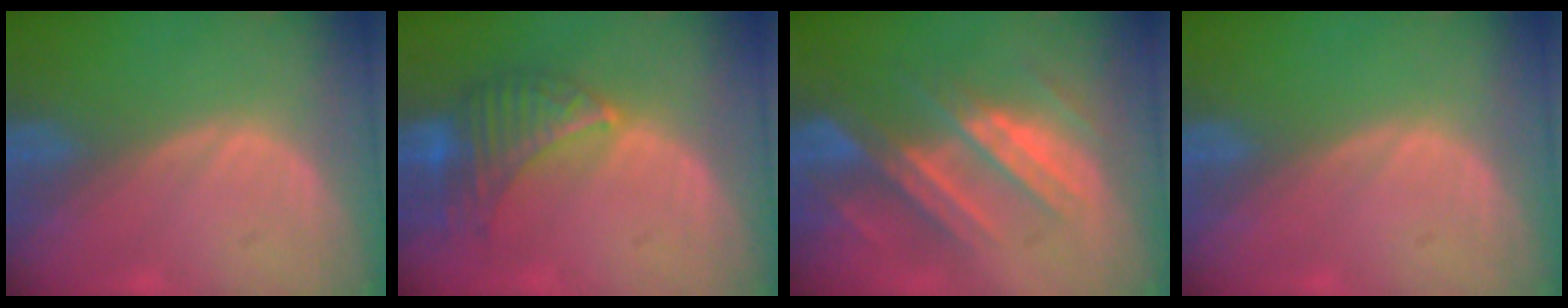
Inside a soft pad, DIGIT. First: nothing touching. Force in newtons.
{"total": 7.1, "press": 6.7, "slide": 2.4}
{"total": 8.3, "press": 8.0, "slide": 2.0}
{"total": 0.0}